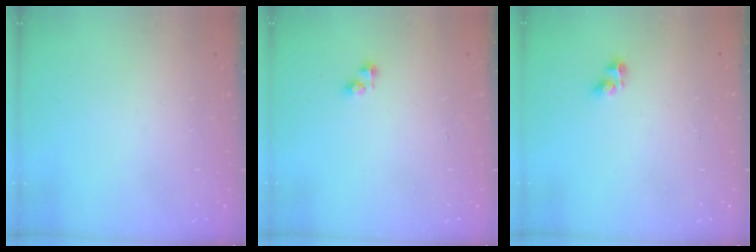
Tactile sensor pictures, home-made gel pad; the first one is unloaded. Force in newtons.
{"total": 2.0, "press": 2.0, "slide": 0.5}
{"total": 2.8, "press": 2.6, "slide": 1.1}